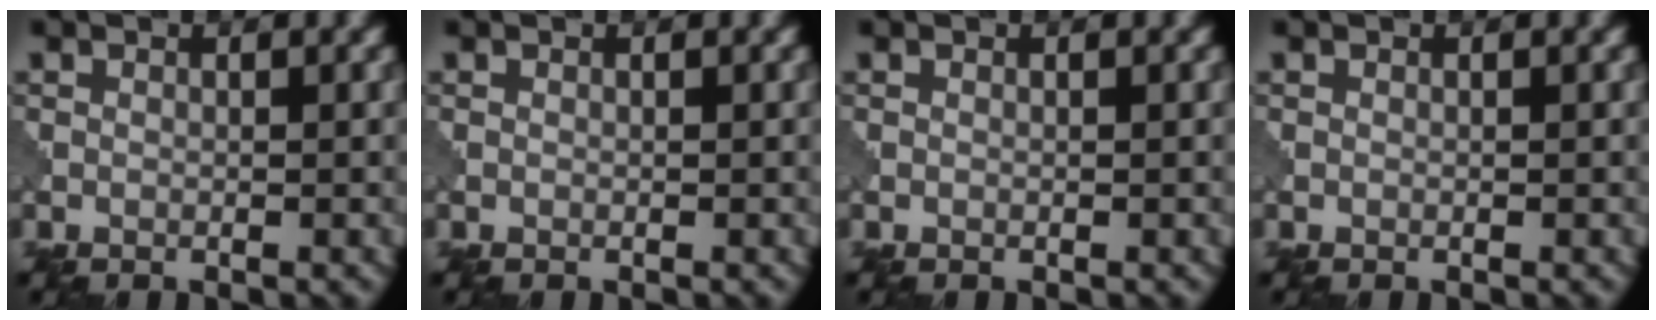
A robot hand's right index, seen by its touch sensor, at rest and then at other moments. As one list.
[{"total": 0.0}, {"total": 0.0}, {"total": 0.0}]